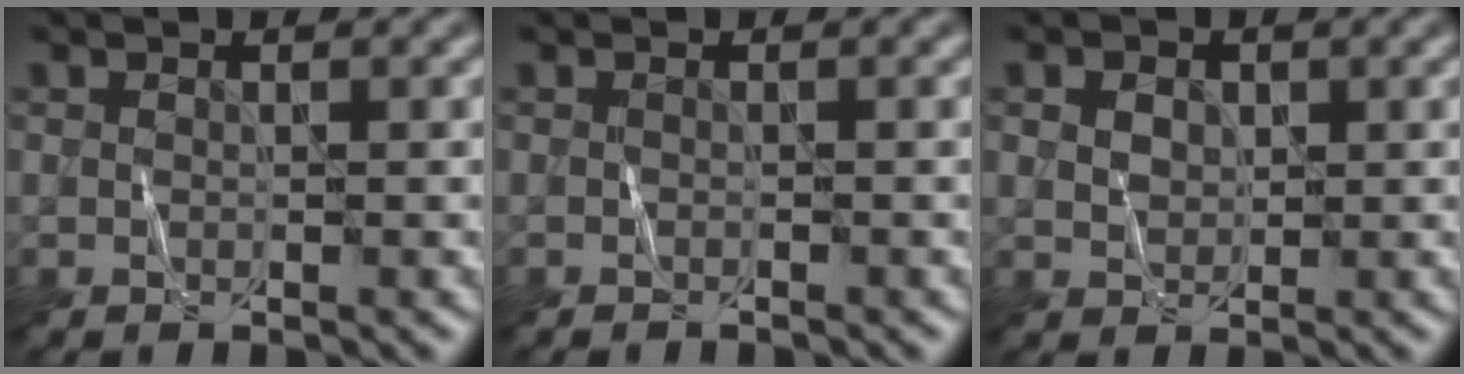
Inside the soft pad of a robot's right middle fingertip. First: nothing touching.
{"total": 0.7, "force": [-0.7, 0.0, 0.2], "torque": [-0.003, -0.001, -0.011]}
{"total": 1.9, "force": [0.9, 1.4, 0.8], "torque": [-0.017, 0.004, 0.012]}